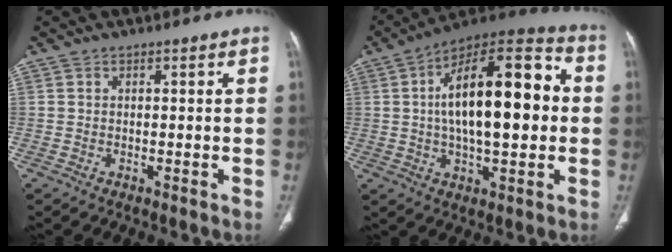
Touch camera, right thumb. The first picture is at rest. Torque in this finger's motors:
{"motor_torque": [2.40, 2.61, 2.13, 0.12, 0.28]}